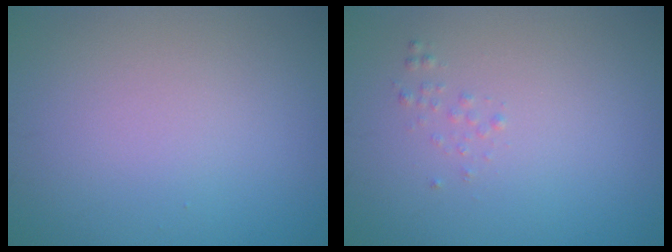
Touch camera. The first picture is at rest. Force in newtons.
{"total": 0.6, "press": 0.6, "slide": 0.1}